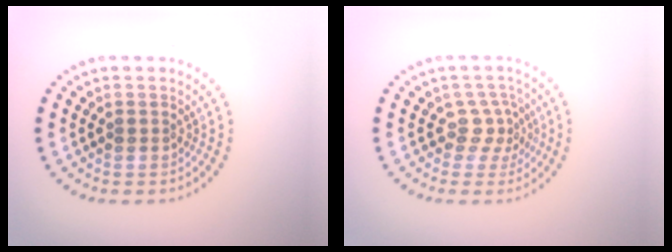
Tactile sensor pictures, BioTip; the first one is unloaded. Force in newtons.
{"total": 2.2, "press": 1.6, "slide": 1.5}